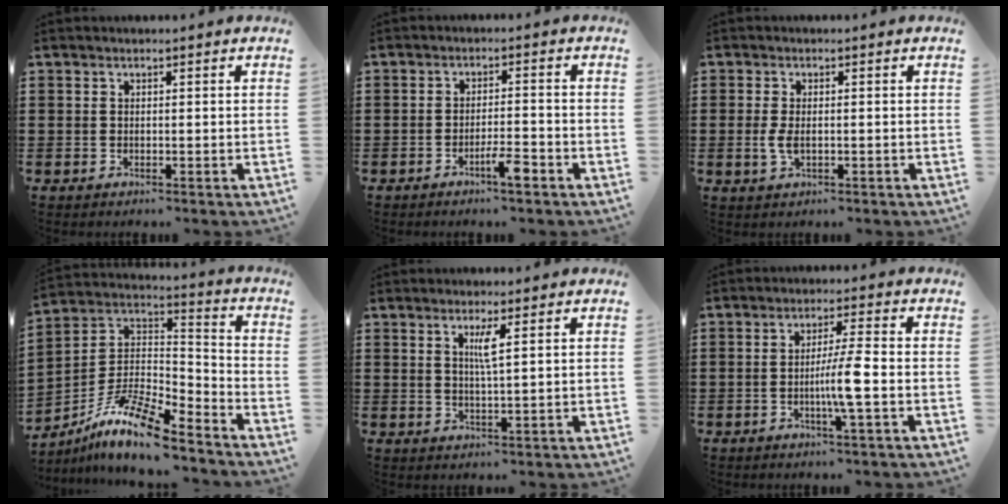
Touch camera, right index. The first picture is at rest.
{"total": 4.1, "force": [-2.7, 0.5, 3.1], "torque": [-0.058, 0.000, -0.049]}
{"total": 2.8, "force": [-0.3, 1.3, 2.5], "torque": [-0.064, -0.005, -0.010]}
{"total": 11.4, "force": [-9.0, 2.4, 6.5], "torque": [-0.134, 0.015, -0.182]}
{"total": 2.7, "force": [1.0, -0.1, 2.5], "torque": [-0.052, -0.003, 0.015]}
{"total": 5.4, "force": [-1.3, -0.4, 5.2], "torque": [-0.090, -0.007, -0.027]}